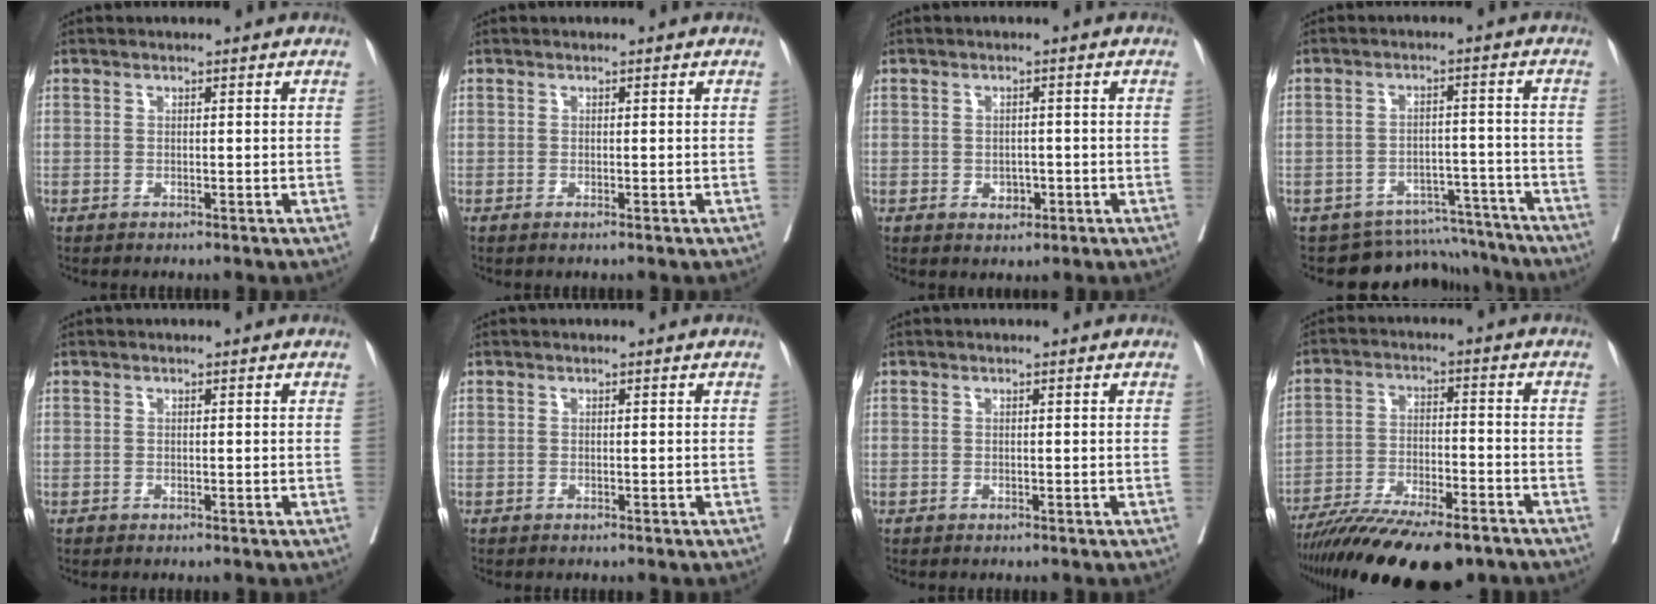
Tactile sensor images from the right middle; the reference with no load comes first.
{"total": 0.7, "force": [-0.4, -0.1, 0.6], "torque": [-0.014, -0.002, -0.005]}
{"total": 2.2, "force": [-0.7, 1.5, 1.3], "torque": [-0.015, 0.003, -0.005]}
{"total": 9.5, "force": [-8.9, 3.3, -0.6], "torque": [0.023, 0.041, -0.116]}
{"total": 0.0}
{"total": 0.0}
{"total": 0.0}
{"total": 19.1, "force": [-15.4, 4.1, 10.6], "torque": [-0.165, -0.021, -0.244]}